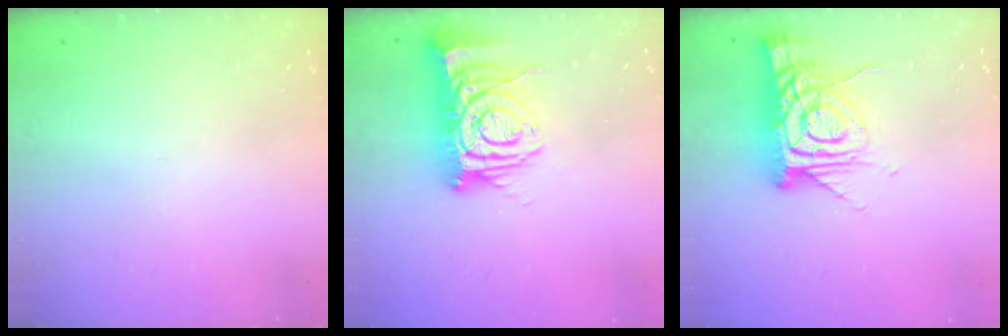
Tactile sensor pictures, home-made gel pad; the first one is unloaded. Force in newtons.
{"total": 11.5, "press": 11.4, "slide": 1.4}
{"total": 12.7, "press": 12.7, "slide": 1.2}